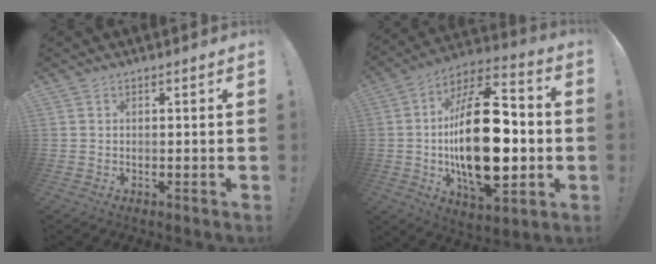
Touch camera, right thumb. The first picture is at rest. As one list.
[{"total": 29.9, "force": [-2.1, 15.0, 25.8], "torque": [-0.462, 0.007, -0.028]}]